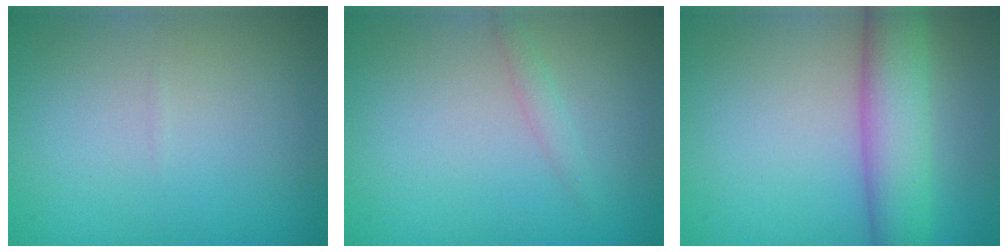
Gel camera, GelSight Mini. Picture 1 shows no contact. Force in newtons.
{"total": 1.0, "press": 1.0, "slide": 0.0}
{"total": 6.0, "press": 5.9, "slide": 0.1}